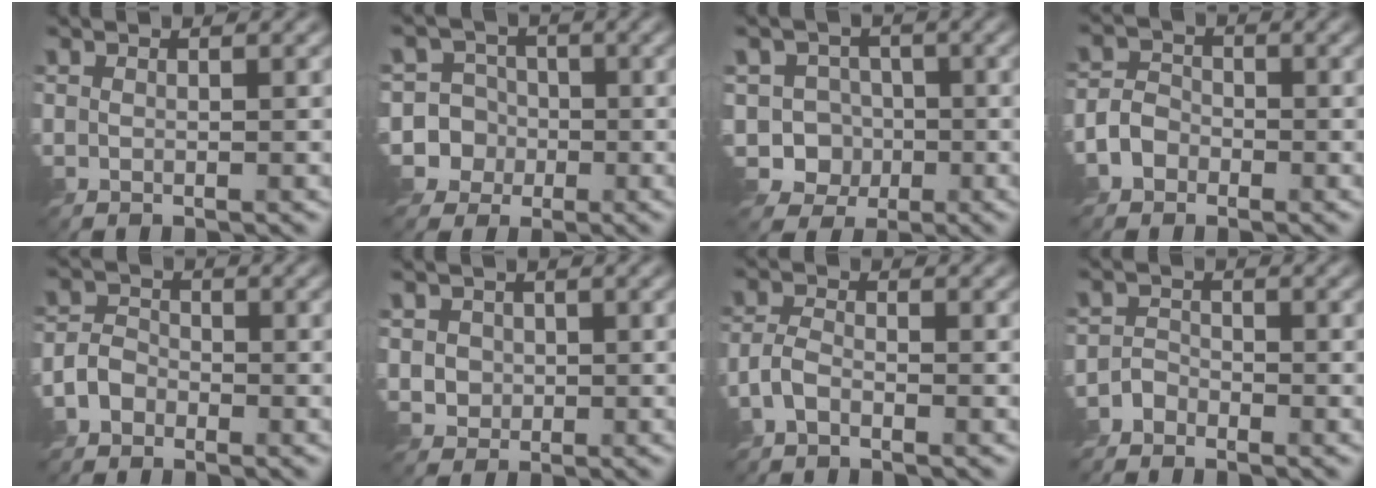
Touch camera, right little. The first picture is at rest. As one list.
[{"total": 9.8, "force": [-3.1, 9.2, 1.1], "torque": [-0.036, -0.003, -0.076]}, {"total": 7.1, "force": [-2.0, 6.6, 1.7], "torque": [-0.022, 0.006, -0.060]}, {"total": 2.7, "force": [-1.5, 2.1, 1.0], "torque": [-0.016, 0.004, -0.035]}, {"total": 2.6, "force": [-1.6, 1.8, 0.9], "torque": [-0.019, 0.004, -0.042]}, {"total": 2.2, "force": [0.3, 2.0, 0.7], "torque": [-0.008, 0.003, 0.015]}, {"total": 2.0, "force": [-1.3, 0.9, 1.3], "torque": [-0.030, 0.003, -0.036]}, {"total": 2.2, "force": [-1.9, 1.0, 0.4], "torque": [-0.013, 0.003, -0.048]}]